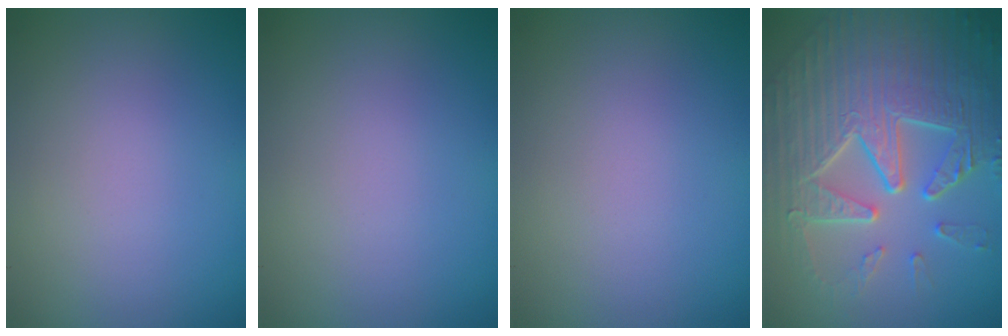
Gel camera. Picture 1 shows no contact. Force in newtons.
{"total": 0.0}
{"total": 0.0}
{"total": 9.4, "press": 6.4, "slide": 6.9}